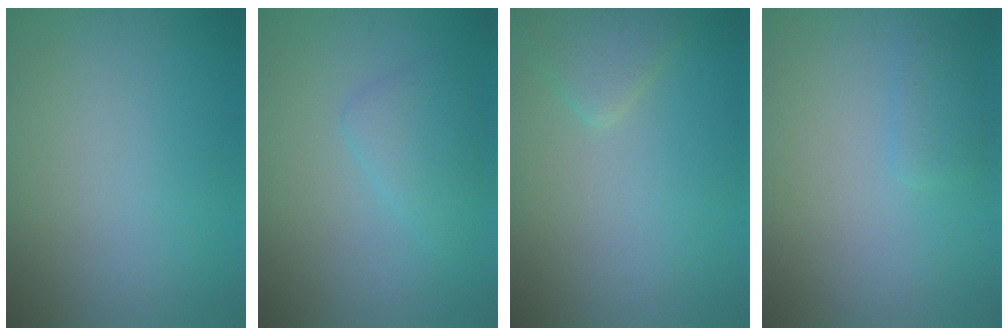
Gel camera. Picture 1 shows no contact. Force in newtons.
{"total": 2.4, "press": 2.4, "slide": 0.1}
{"total": 2.1, "press": 2.1, "slide": 0.1}
{"total": 1.5, "press": 1.5, "slide": 0.1}